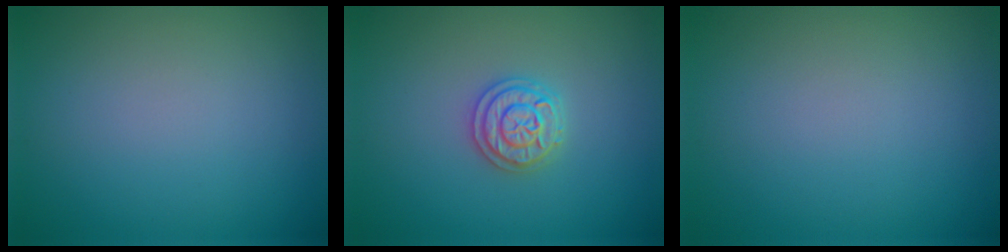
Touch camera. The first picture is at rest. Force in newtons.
{"total": 2.3, "press": 2.3, "slide": 0.5}
{"total": 0.0}